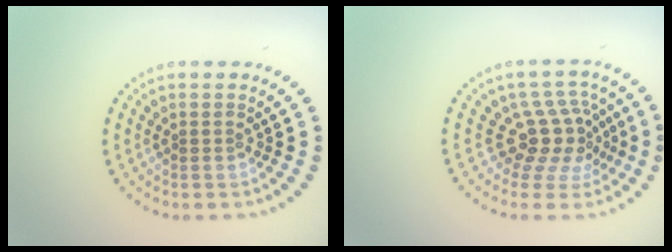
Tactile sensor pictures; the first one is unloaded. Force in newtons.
{"total": 3.8, "press": 2.7, "slide": 2.7}